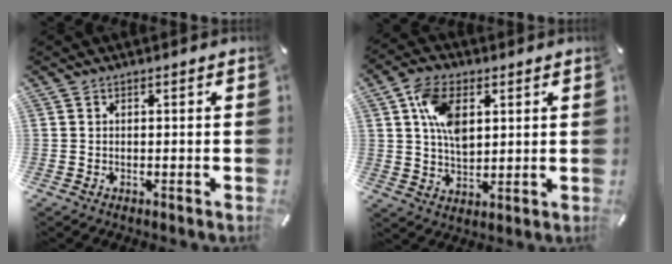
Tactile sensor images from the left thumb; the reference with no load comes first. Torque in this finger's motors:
{"motor_torque": [1.73, 1.82, 0.91, -0.79, 0.14]}